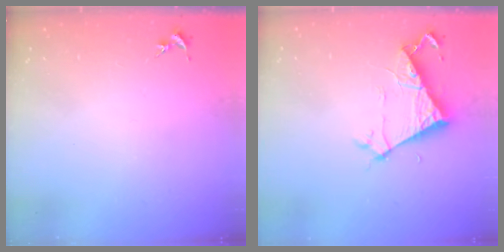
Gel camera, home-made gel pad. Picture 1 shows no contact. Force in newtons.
{"total": 6.1, "press": 6.1, "slide": 0.4}